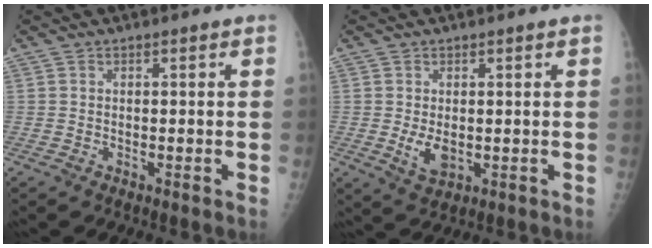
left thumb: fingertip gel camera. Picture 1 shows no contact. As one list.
[{"total": 3.8, "force": [0.0, 2.2, 3.1], "torque": [-0.052, -0.010, 0.008]}]